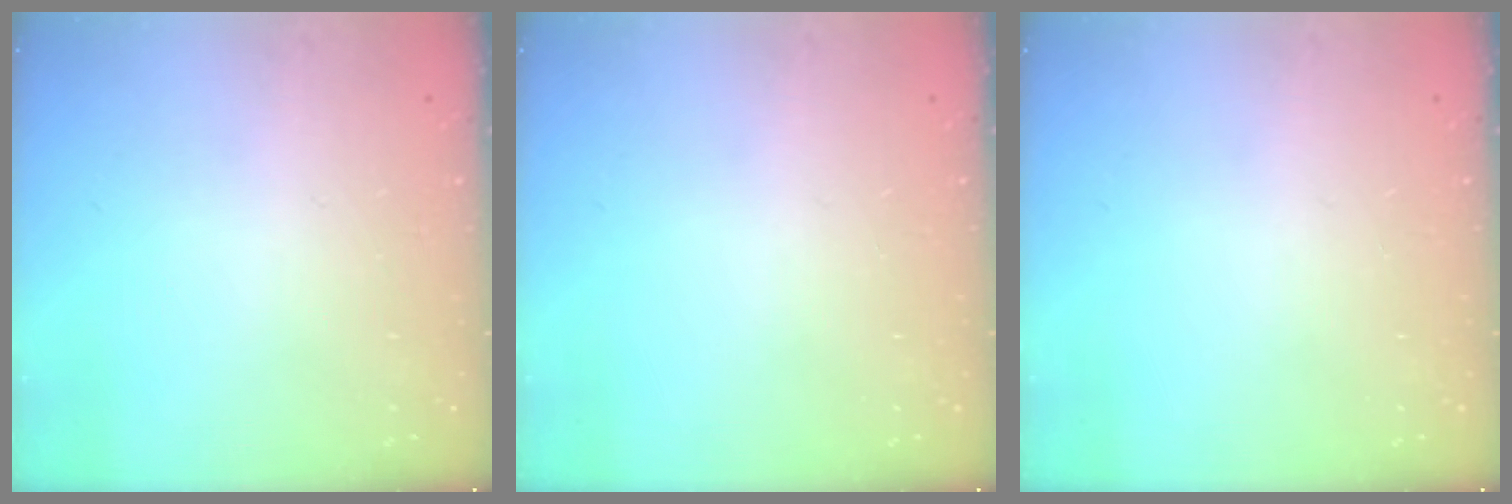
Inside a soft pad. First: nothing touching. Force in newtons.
{"total": 0.0}
{"total": 0.0}